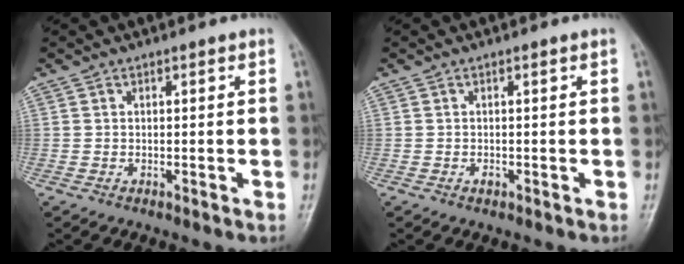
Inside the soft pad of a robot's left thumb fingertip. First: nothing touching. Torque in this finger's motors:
{"motor_torque": [-0.17, 0.12, 0.36, 0.28, 0.00]}